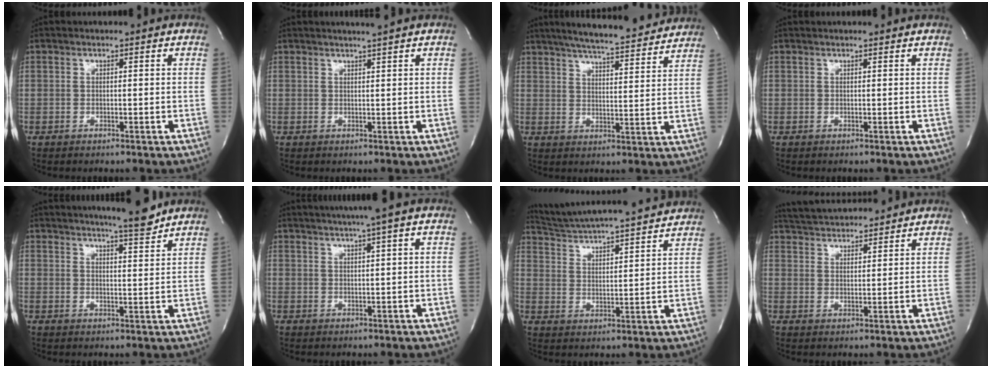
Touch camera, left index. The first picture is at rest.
{"total": 2.4, "force": [2.0, -0.7, 1.2], "torque": [-0.016, -0.003, 0.031]}
{"total": 18.9, "force": [16.9, 1.8, 8.1], "torque": [-0.133, 0.006, 0.228]}
{"total": 2.3, "force": [2.2, 0.0, 0.7], "torque": [-0.012, 0.015, 0.025]}
{"total": 7.4, "force": [6.5, 0.0, 3.6], "torque": [-0.061, -0.008, 0.089]}
{"total": 6.3, "force": [4.4, -1.1, 4.4], "torque": [-0.070, 0.015, 0.061]}
{"total": 17.4, "force": [16.3, 0.3, 6.1], "torque": [-0.113, 0.004, 0.241]}
{"total": 9.7, "force": [9.3, 0.8, 2.5], "torque": [-0.055, 0.023, 0.149]}